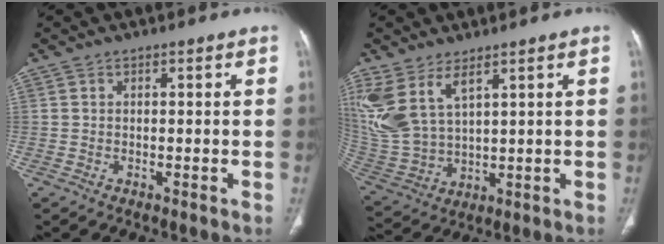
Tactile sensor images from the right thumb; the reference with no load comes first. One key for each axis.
{"total": 14.0, "fx": 6.8, "fy": 7.6, "fz": 9.6, "tx": -0.219, "ty": -0.020, "tz": 0.158}